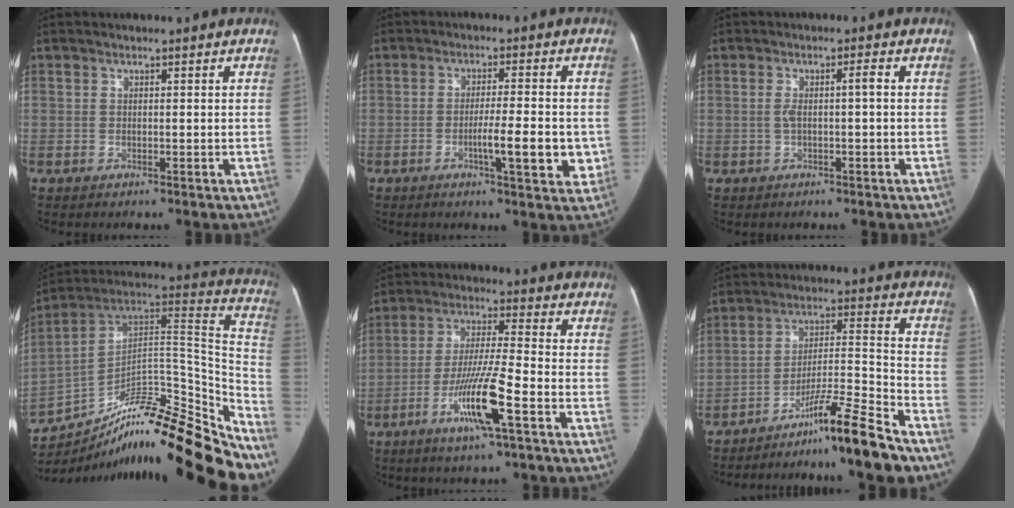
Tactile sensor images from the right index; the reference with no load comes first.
{"total": 8.2, "force": [-2.1, 1.5, 7.7], "torque": [-0.109, 0.001, -0.029]}
{"total": 3.1, "force": [-0.1, 0.5, 3.0], "torque": [-0.060, 0.015, 0.001]}
{"total": 24.8, "force": [-20.0, 4.3, 13.9], "torque": [-0.151, 0.055, -0.312]}
{"total": 11.7, "force": [-5.2, 0.2, 10.5], "torque": [-0.201, -0.011, -0.097]}
{"total": 13.7, "force": [-10.9, -1.3, 8.2], "torque": [-0.121, 0.006, -0.183]}